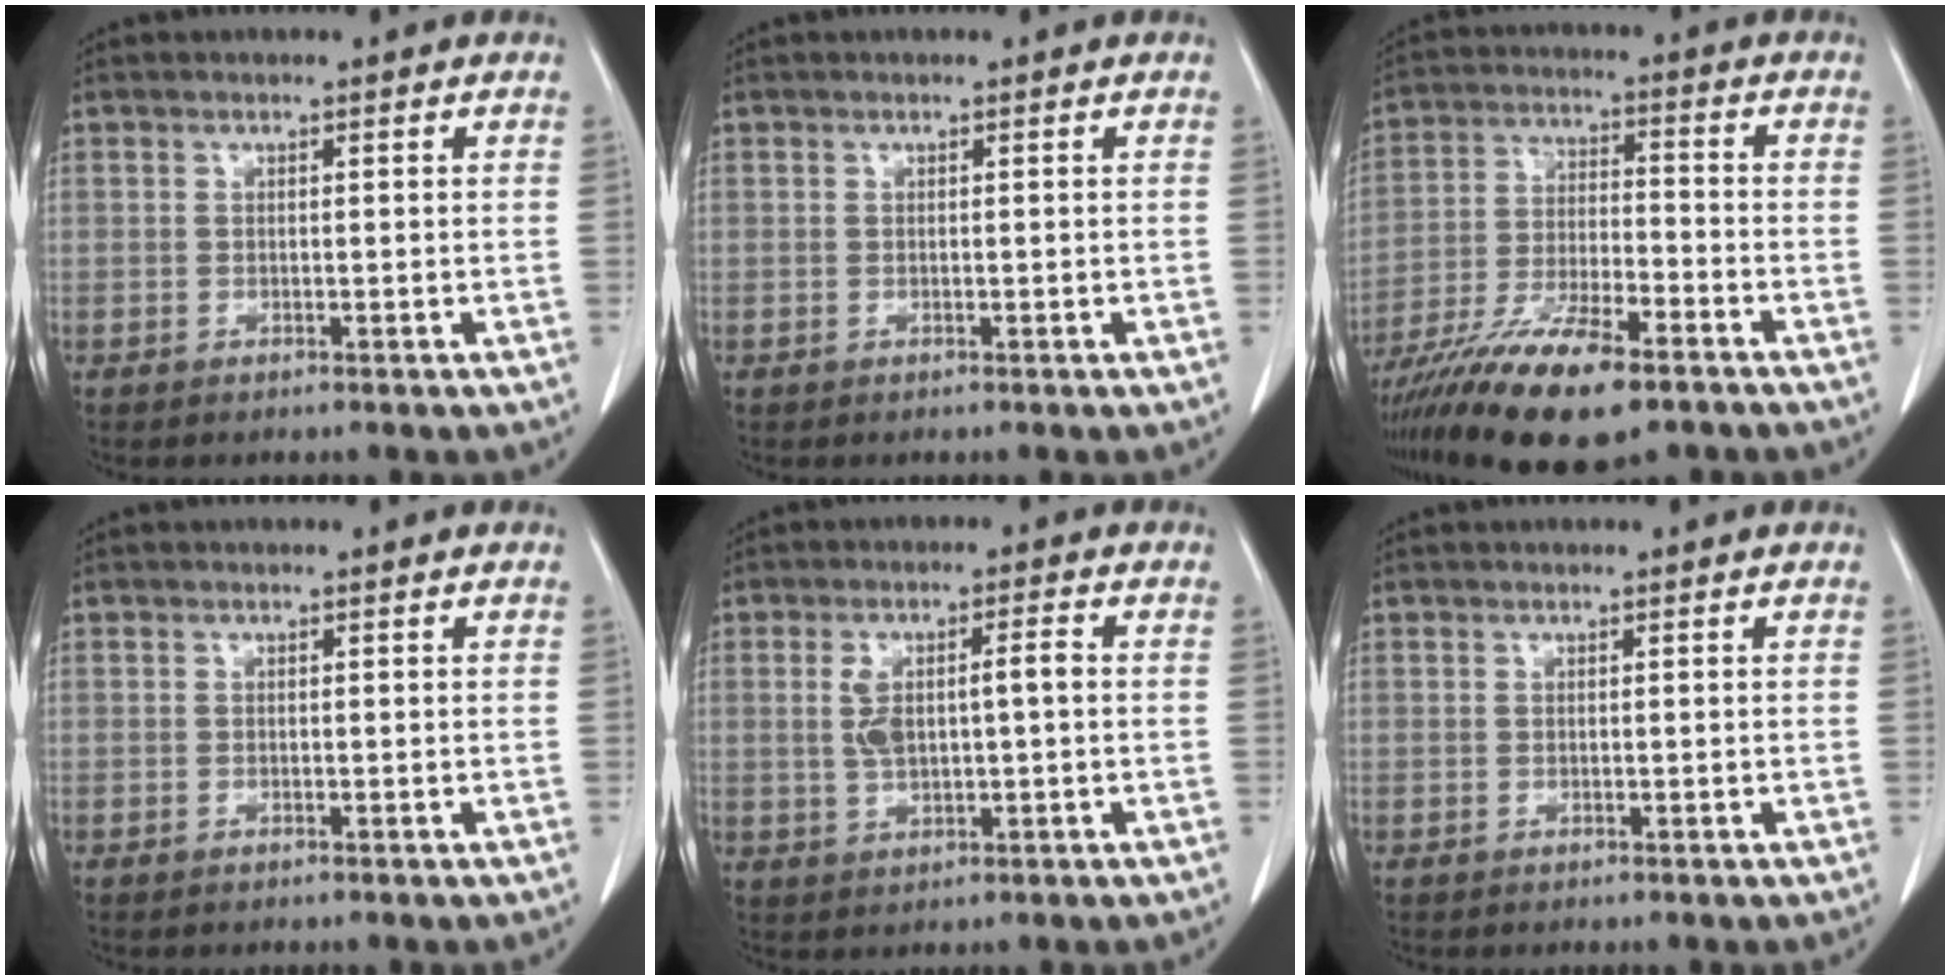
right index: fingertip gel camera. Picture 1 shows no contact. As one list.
[{"total": 0.0}, {"total": 16.0, "force": [-11.1, 3.6, 10.9], "torque": [-0.209, -0.031, -0.199]}, {"total": 0.0}, {"total": 6.2, "force": [0.4, 1.9, 5.9], "torque": [-0.122, 0.018, 0.013]}, {"total": 0.0}]